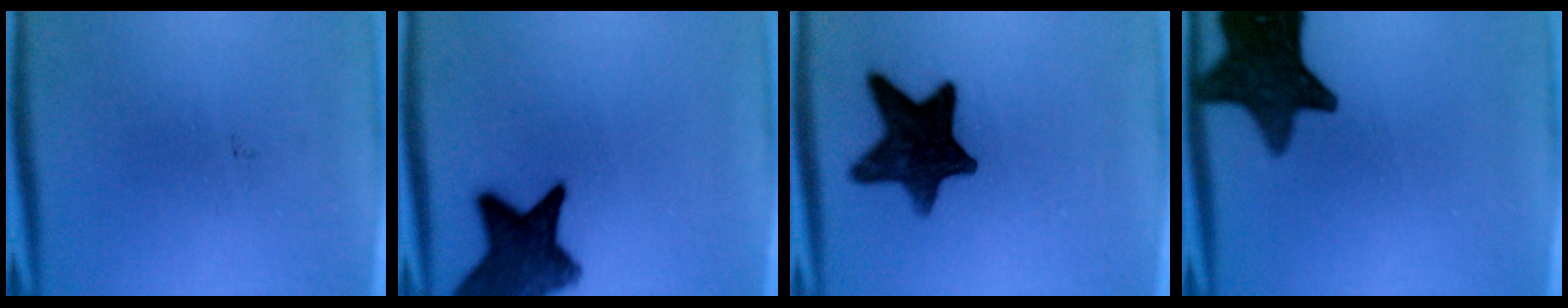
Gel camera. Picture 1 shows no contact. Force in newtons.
{"total": 11.6}
{"total": 13.6}
{"total": 14.1}